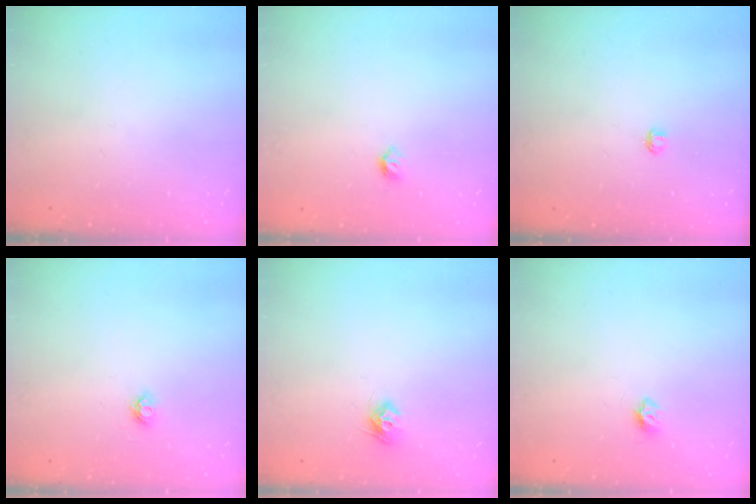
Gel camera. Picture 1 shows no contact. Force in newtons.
{"total": 3.8, "press": 3.7, "slide": 0.8}
{"total": 2.8, "press": 2.8, "slide": 0.3}
{"total": 4.3, "press": 4.3, "slide": 0.6}
{"total": 8.1, "press": 8.1, "slide": 0.2}
{"total": 4.6, "press": 4.6, "slide": 0.5}